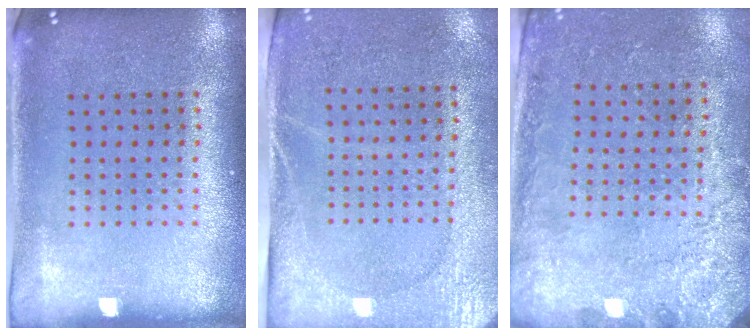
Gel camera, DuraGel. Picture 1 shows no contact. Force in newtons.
{"total": 2.7, "press": 2.2, "slide": 1.5}
{"total": 2.7, "press": 2.2, "slide": 1.5}